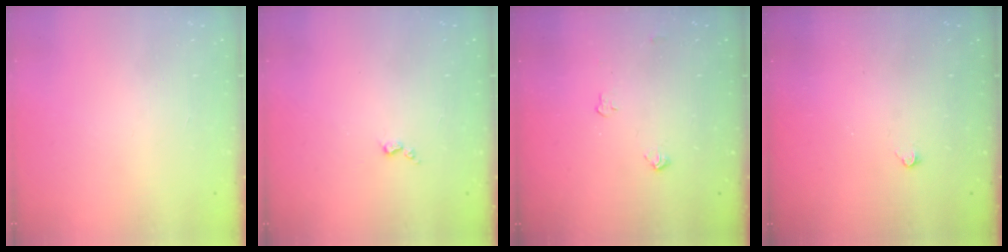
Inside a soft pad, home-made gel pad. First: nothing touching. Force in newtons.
{"total": 2.7, "press": 2.6, "slide": 0.4}
{"total": 4.0, "press": 4.0, "slide": 0.6}
{"total": 3.0, "press": 3.0, "slide": 0.5}